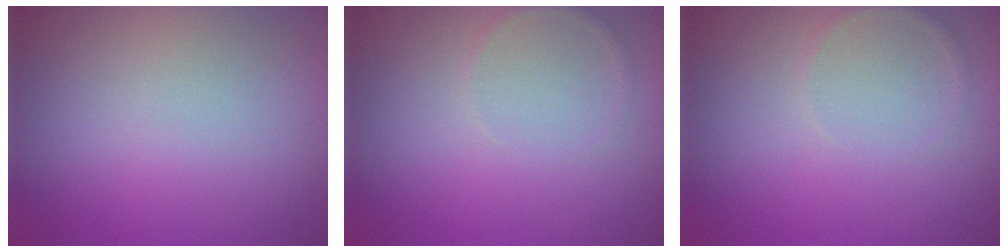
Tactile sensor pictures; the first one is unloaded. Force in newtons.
{"total": 0.7, "press": 0.7, "slide": 0.0}
{"total": 0.7, "press": 0.7, "slide": 0.0}